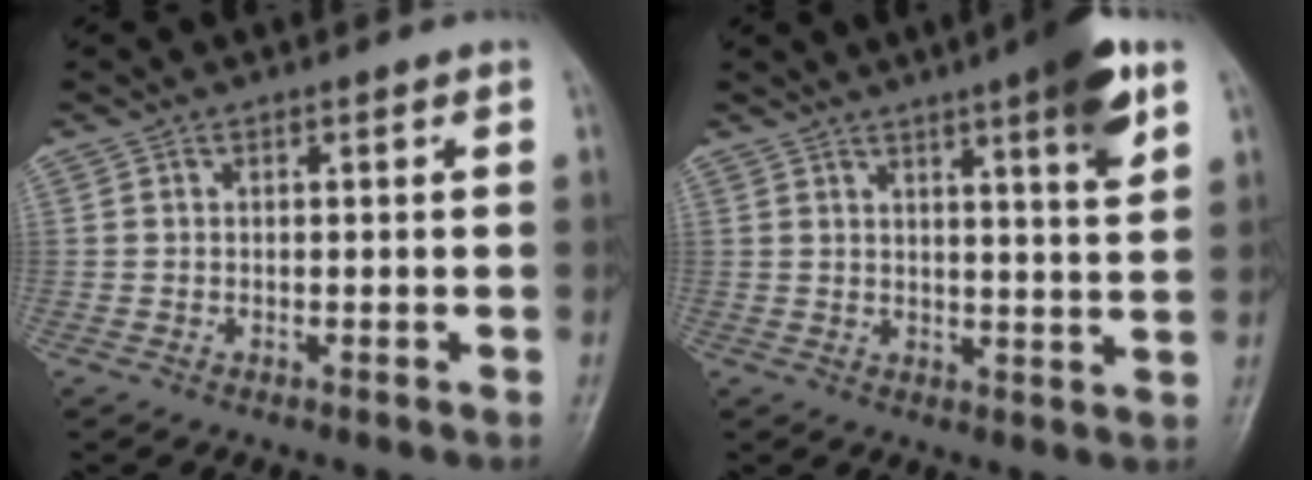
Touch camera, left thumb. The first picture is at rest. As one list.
[{"total": 10.1, "force": [5.5, 1.3, 8.3], "torque": [-0.108, -0.024, 0.071]}]